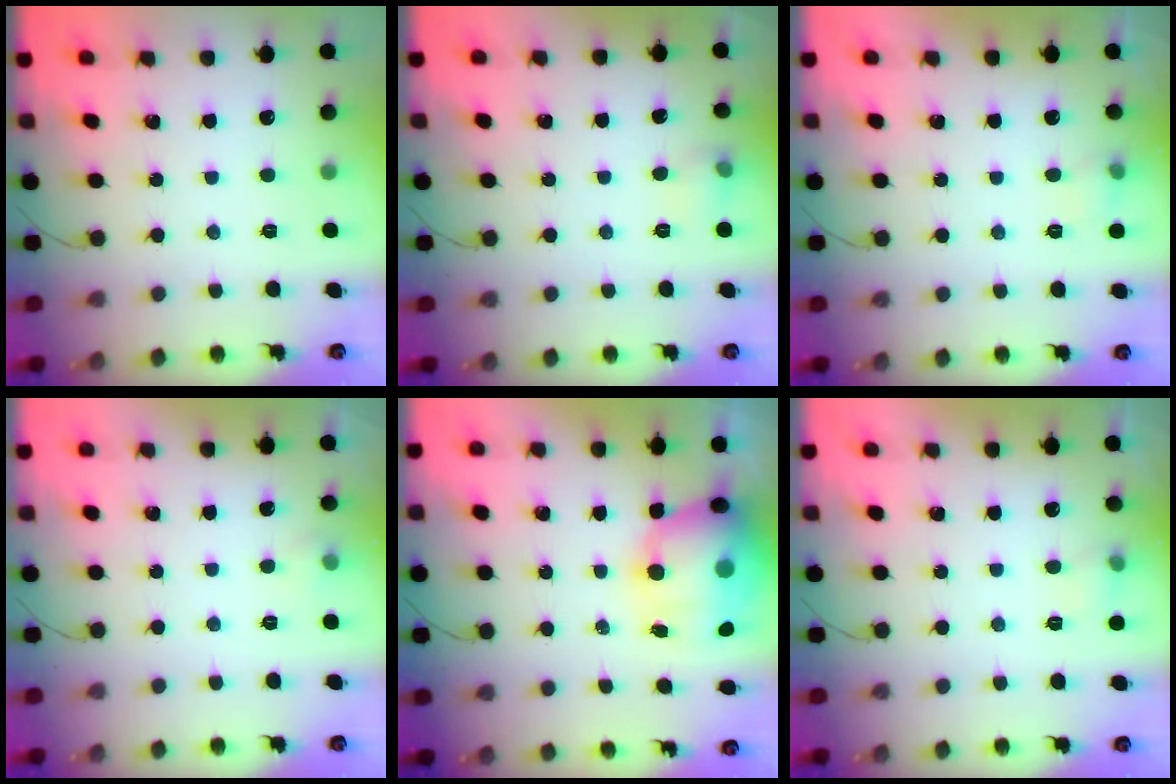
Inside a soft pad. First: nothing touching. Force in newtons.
{"total": 6.0, "press": 5.8, "slide": 1.7}
{"total": 5.0, "press": 4.8, "slide": 1.7}
{"total": 3.7, "press": 3.5, "slide": 1.4}
{"total": 12.7, "press": 12.5, "slide": 2.1}
{"total": 5.0, "press": 4.8, "slide": 1.7}